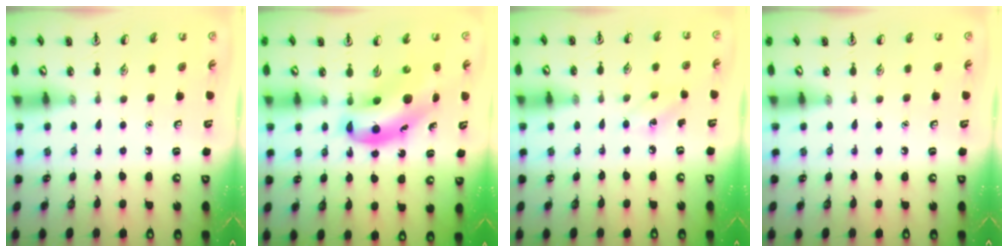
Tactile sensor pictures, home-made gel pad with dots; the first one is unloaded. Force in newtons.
{"total": 9.8, "press": 9.4, "slide": 2.7}
{"total": 5.0, "press": 4.7, "slide": 1.7}
{"total": 0.0}